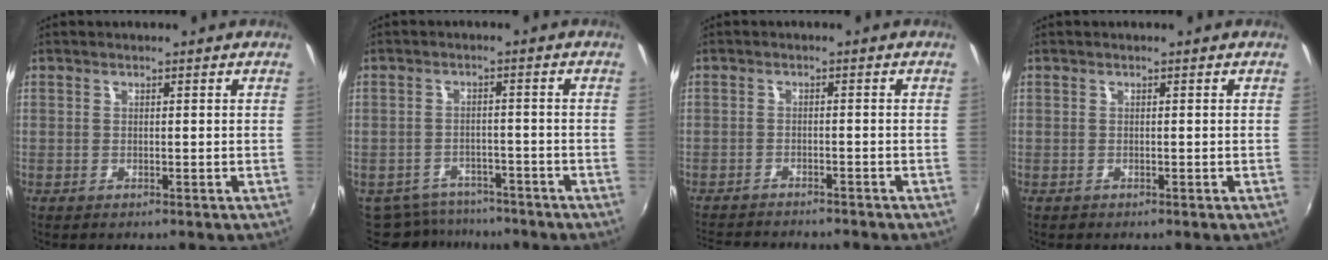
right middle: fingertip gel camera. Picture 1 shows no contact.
{"total": 8.9, "force": [-7.7, 4.0, 2.0], "torque": [-0.052, -0.003, -0.110]}
{"total": 9.3, "force": [-8.6, 1.4, 3.3], "torque": [-0.080, -0.011, -0.131]}
{"total": 0.0}